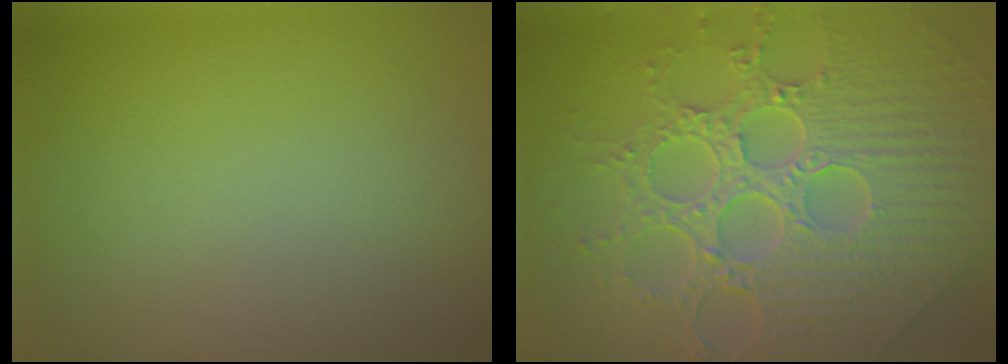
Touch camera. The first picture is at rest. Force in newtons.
{"total": 9.8, "press": 7.2, "slide": 6.6}